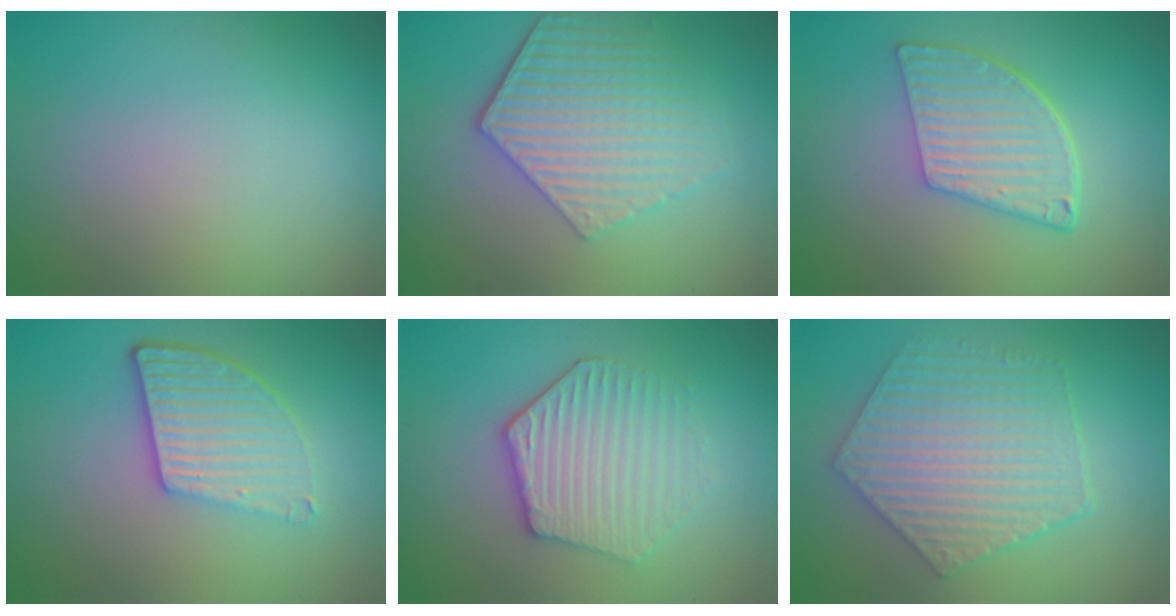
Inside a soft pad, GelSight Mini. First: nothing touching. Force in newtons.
{"total": 5.1, "press": 4.3, "slide": 2.8}
{"total": 5.5, "press": 4.1, "slide": 3.7}
{"total": 5.2, "press": 3.8, "slide": 3.6}
{"total": 4.2, "press": 3.9, "slide": 1.5}
{"total": 6.1, "press": 4.9, "slide": 3.6}